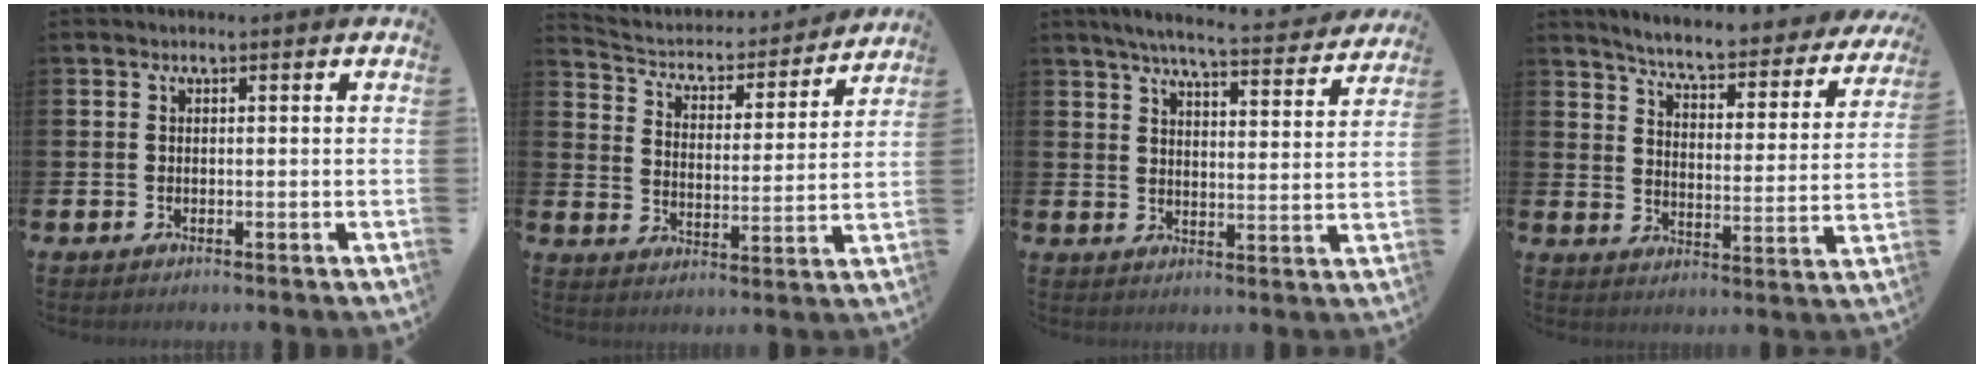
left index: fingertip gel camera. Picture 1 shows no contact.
{"total": 4.1, "force": [3.7, 1.4, 0.9], "torque": [-0.051, -0.037, 0.054]}
{"total": 6.3, "force": [5.8, 0.2, 2.5], "torque": [-0.057, -0.039, 0.097]}
{"total": 5.7, "force": [5.4, 0.3, 1.8], "torque": [-0.060, -0.050, 0.084]}